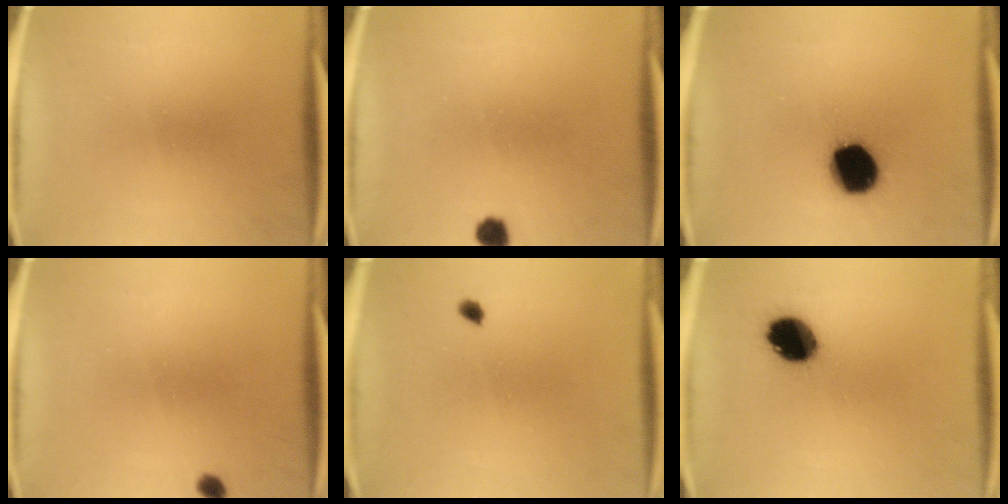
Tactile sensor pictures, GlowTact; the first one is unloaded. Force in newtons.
{"total": 2.4}
{"total": 14.6}
{"total": 1.3}
{"total": 1.1}
{"total": 10.2}